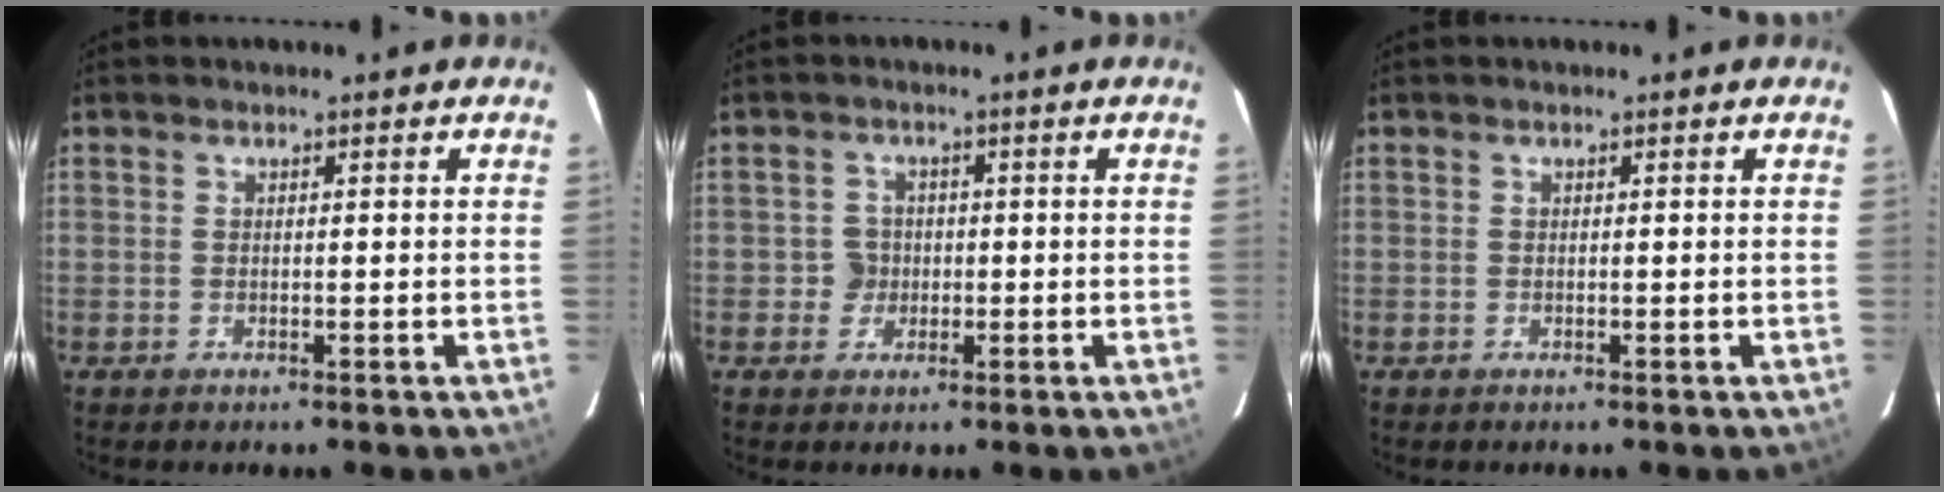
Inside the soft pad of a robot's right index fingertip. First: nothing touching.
{"total": 3.0, "force": [-0.5, 3.0, 0.1], "torque": [0.003, 0.013, -0.007]}
{"total": 0.0}